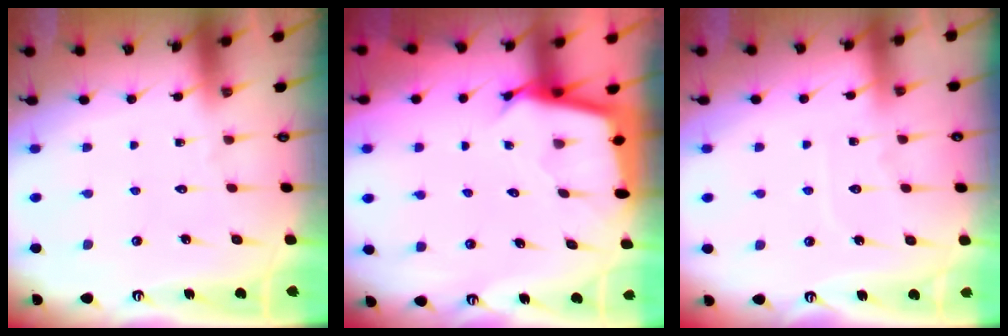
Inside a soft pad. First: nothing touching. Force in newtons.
{"total": 2.7, "press": 2.7, "slide": 0.1}
{"total": 5.4, "press": 5.4, "slide": 0.6}